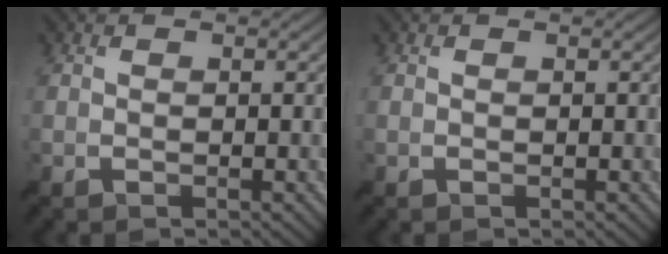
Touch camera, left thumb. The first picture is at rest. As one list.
[{"total": 0.0}]